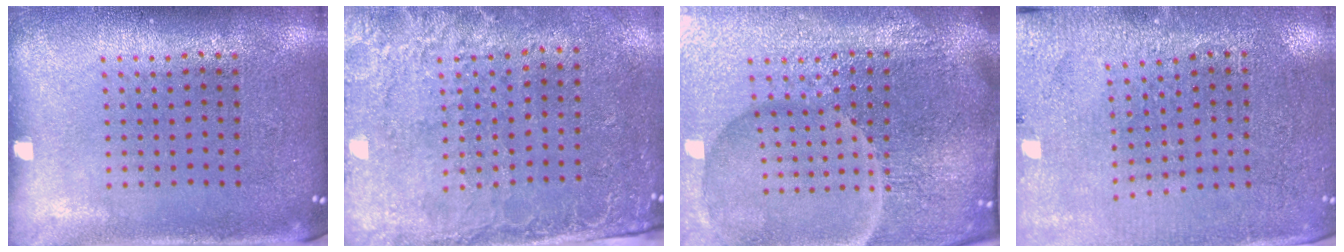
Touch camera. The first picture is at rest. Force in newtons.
{"total": 2.6, "press": 2.3, "slide": 1.3}
{"total": 7.2, "press": 6.4, "slide": 3.4}
{"total": 2.8, "press": 2.8, "slide": 0.2}